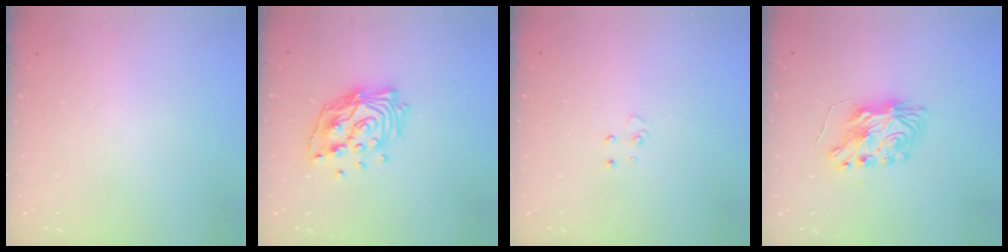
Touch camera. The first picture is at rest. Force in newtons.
{"total": 14.9, "press": 14.8, "slide": 1.1}
{"total": 3.4, "press": 3.4, "slide": 0.3}
{"total": 8.1, "press": 8.0, "slide": 0.8}